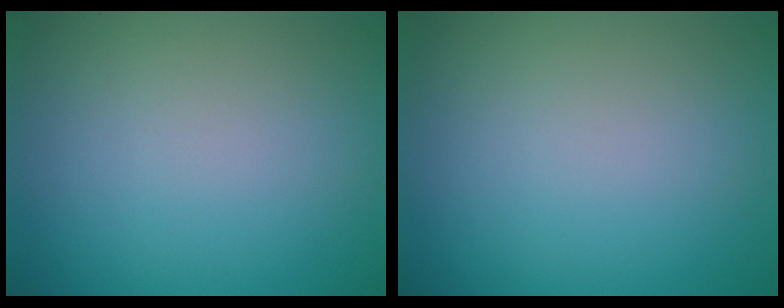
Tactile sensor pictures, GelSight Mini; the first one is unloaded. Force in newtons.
{"total": 0.0}